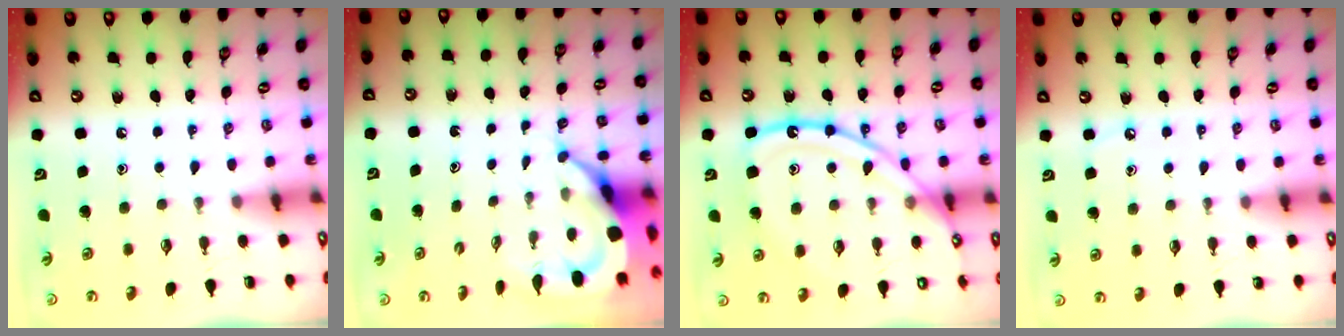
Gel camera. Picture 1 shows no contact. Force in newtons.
{"total": 5.9, "press": 5.8, "slide": 0.7}
{"total": 17.4, "press": 17.4, "slide": 1.5}
{"total": 2.8, "press": 2.7, "slide": 0.4}